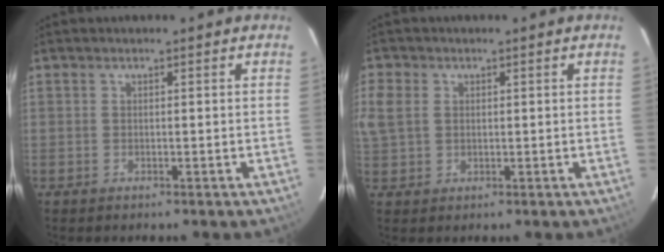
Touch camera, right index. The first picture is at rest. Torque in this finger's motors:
{"motor_torque": [0.86, 0.51, 0.31, 0.09]}